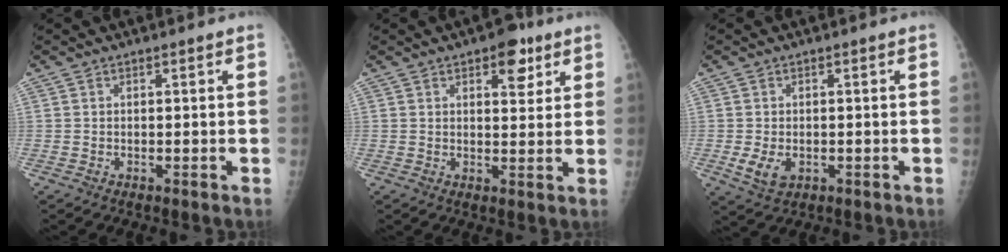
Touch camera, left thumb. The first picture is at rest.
{"total": 6.3, "force": [3.4, 3.3, 4.2], "torque": [-0.029, -0.014, 0.041]}
{"total": 4.1, "force": [-0.9, 2.8, 2.9], "torque": [-0.053, -0.007, -0.008]}